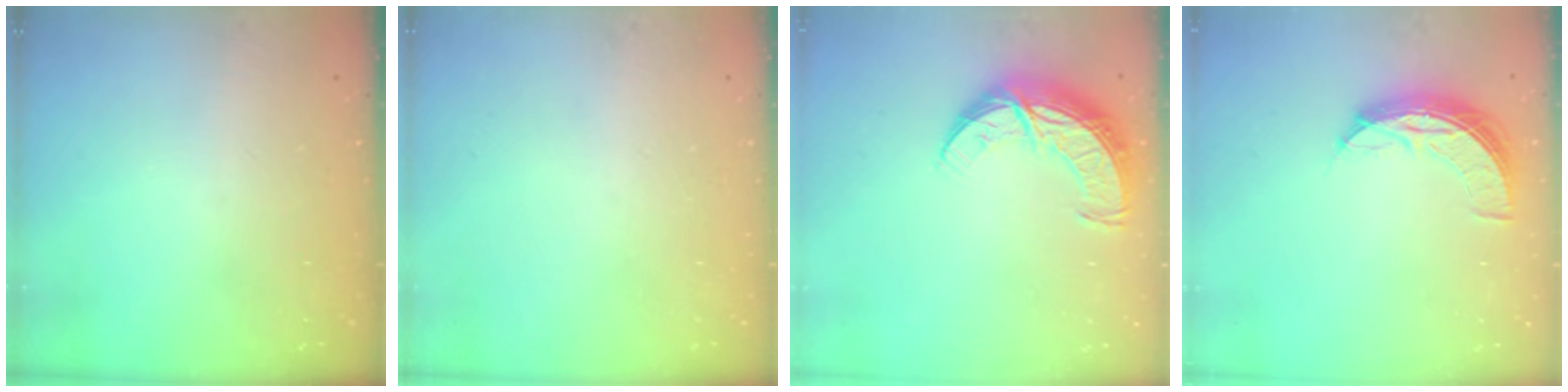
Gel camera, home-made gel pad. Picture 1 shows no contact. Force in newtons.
{"total": 0.0}
{"total": 10.6, "press": 10.6, "slide": 0.9}
{"total": 7.7, "press": 7.6, "slide": 0.7}